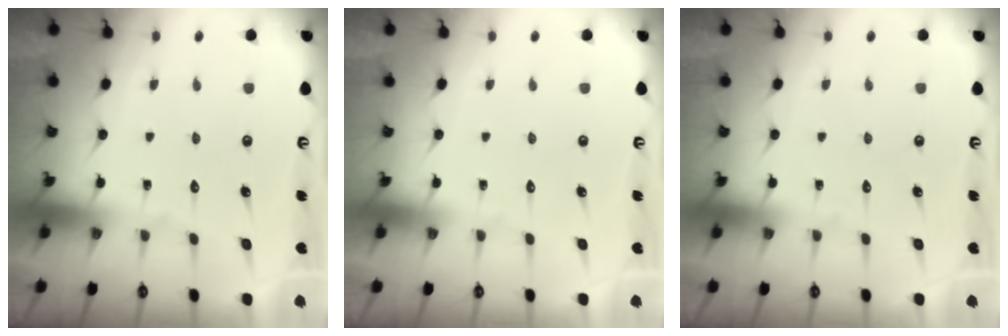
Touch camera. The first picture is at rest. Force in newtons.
{"total": 0.0}
{"total": 0.0}